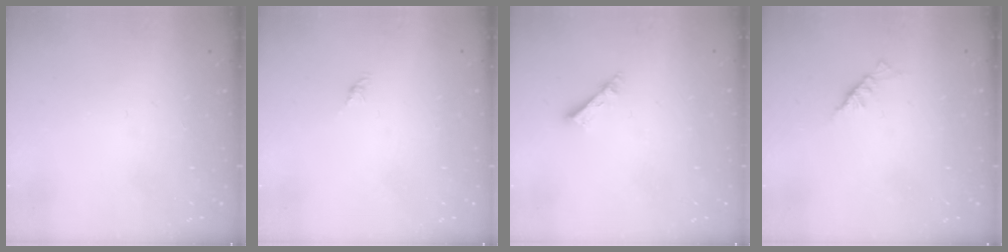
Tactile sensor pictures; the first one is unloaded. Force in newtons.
{"total": 0.0}
{"total": 2.6, "press": 2.5, "slide": 0.2}
{"total": 2.3, "press": 2.2, "slide": 0.5}